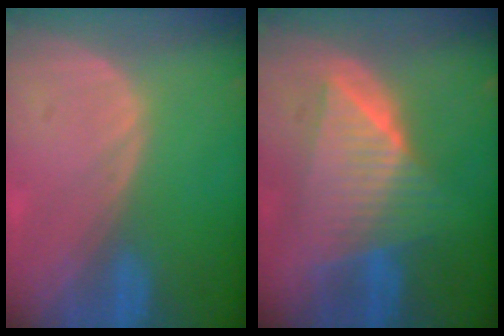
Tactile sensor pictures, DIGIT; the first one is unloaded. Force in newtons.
{"total": 8.8, "press": 8.8, "slide": 0.5}